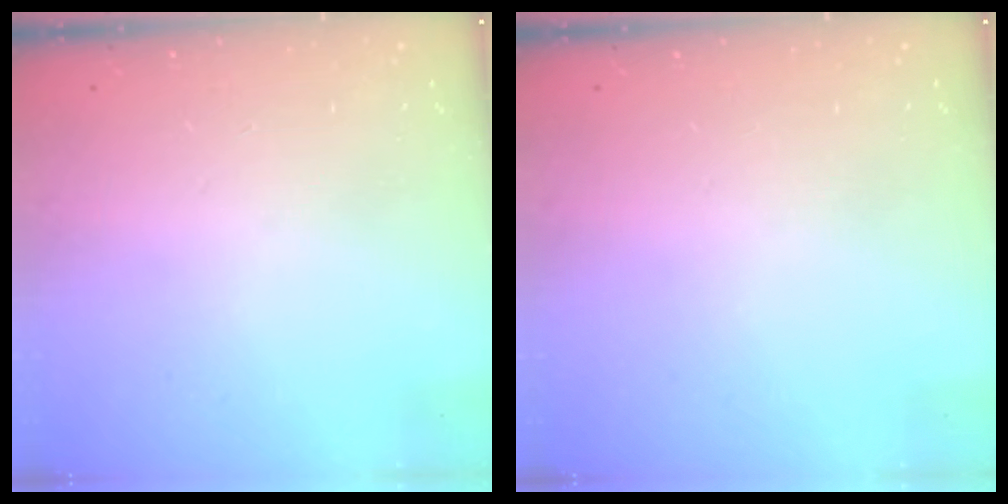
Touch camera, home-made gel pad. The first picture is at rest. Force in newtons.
{"total": 0.0}